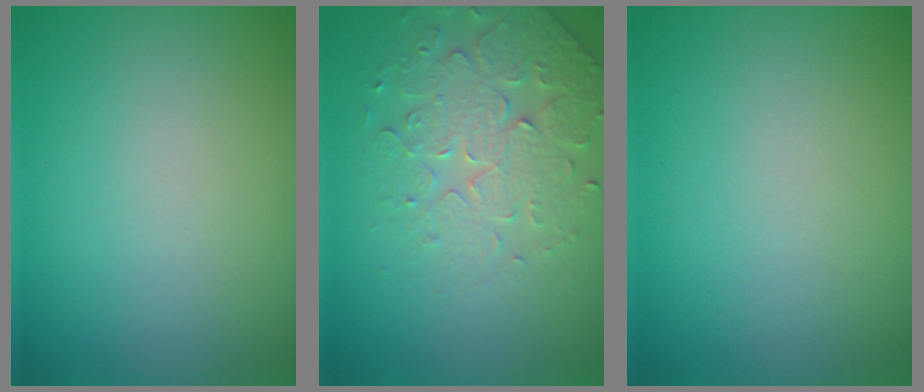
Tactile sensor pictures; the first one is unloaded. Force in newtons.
{"total": 4.6, "press": 3.8, "slide": 2.5}
{"total": 0.0}